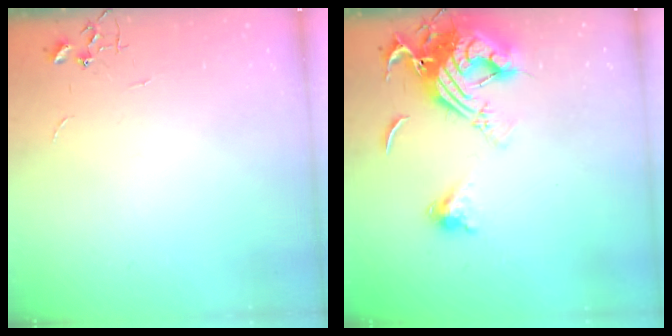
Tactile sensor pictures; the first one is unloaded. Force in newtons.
{"total": 17.1, "press": 17.0, "slide": 1.9}